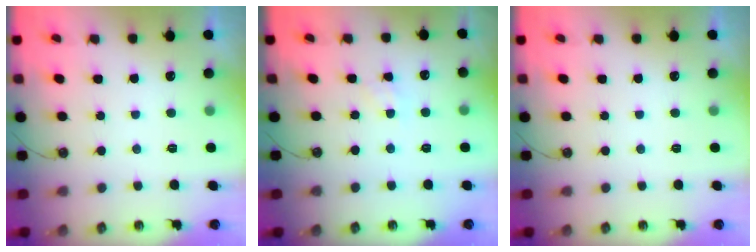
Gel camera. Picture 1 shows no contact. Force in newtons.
{"total": 1.3, "press": 1.3, "slide": 0.2}
{"total": 0.0}